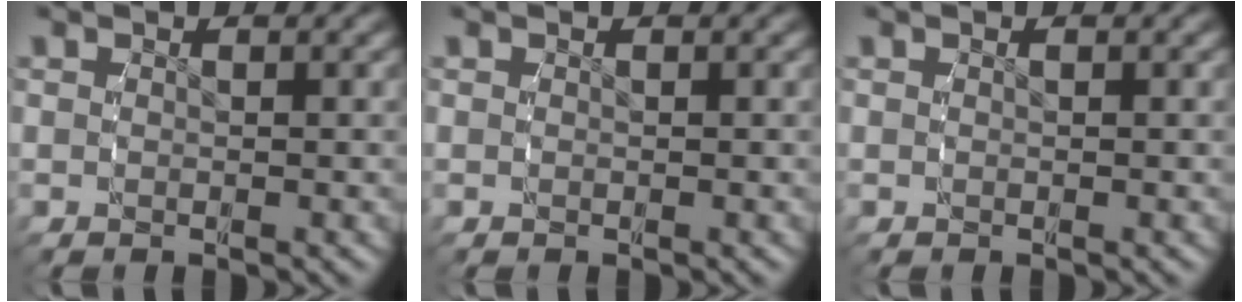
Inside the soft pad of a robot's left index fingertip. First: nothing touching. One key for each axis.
{"total": 0.0}
{"total": 0.0}